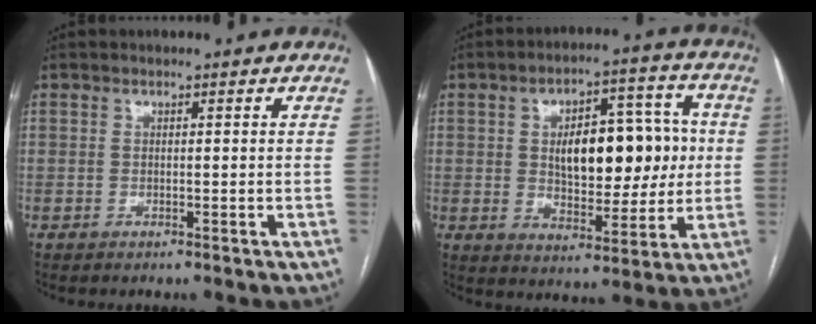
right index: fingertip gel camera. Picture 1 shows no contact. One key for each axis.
{"total": 14.3, "fx": 1.5, "fy": 6.9, "fz": 12.5, "tx": -0.185, "ty": 0.027, "tz": 0.031}